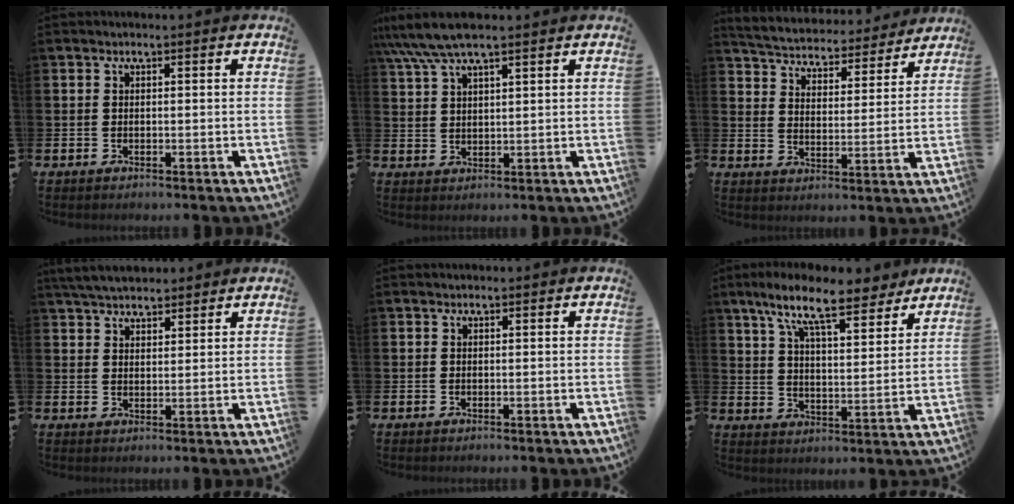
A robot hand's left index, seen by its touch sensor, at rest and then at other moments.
{"total": 6.3, "force": [5.2, 1.2, 3.4], "torque": [-0.086, -0.006, 0.096]}
{"total": 5.1, "force": [4.9, 1.1, 0.3], "torque": [-0.031, -0.046, 0.082]}
{"total": 4.9, "force": [4.7, 1.3, 1.0], "torque": [-0.034, -0.012, 0.087]}
{"total": 0.0}
{"total": 11.1, "force": [9.1, 2.4, 6.0], "torque": [-0.134, -0.038, 0.158]}